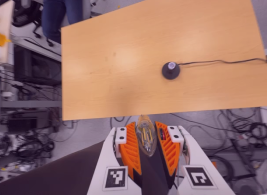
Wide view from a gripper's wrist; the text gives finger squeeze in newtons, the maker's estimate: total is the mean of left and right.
{"total": 13.5, "left": 13.8, "right": 13.2}